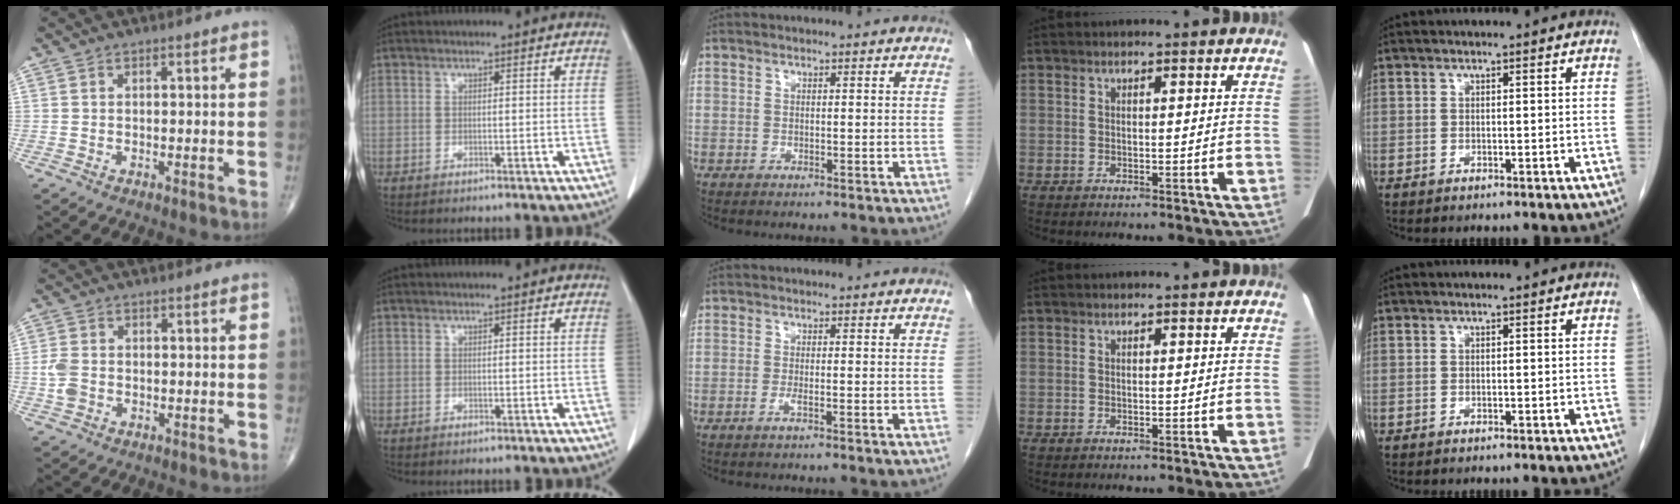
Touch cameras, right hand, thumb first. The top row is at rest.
{"thumb": {"total": 3.7, "force": [-0.8, 2.6, 2.5], "torque": [-0.060, 0.007, -0.016]}, "middle": {"total": 1.3, "force": [-0.7, -0.2, 1.1], "torque": [-0.022, -0.002, -0.013]}}